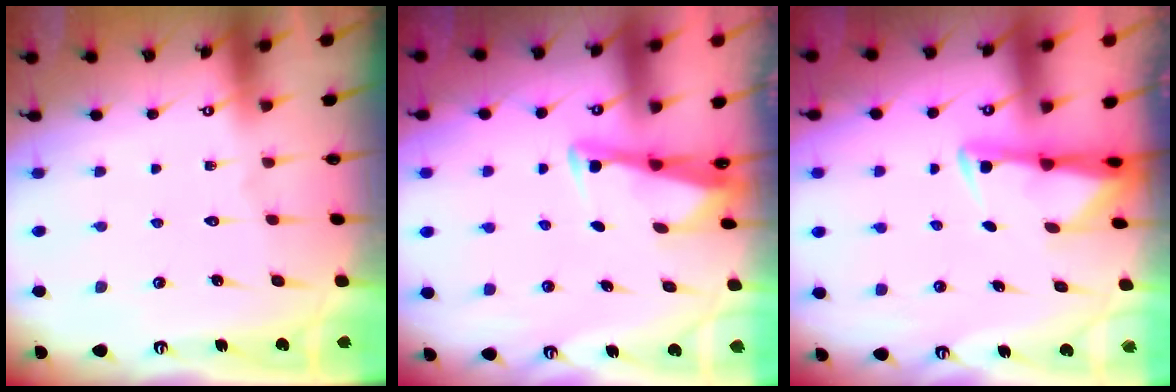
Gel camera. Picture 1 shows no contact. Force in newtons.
{"total": 2.9, "press": 2.9, "slide": 0.4}
{"total": 3.0, "press": 2.9, "slide": 0.5}